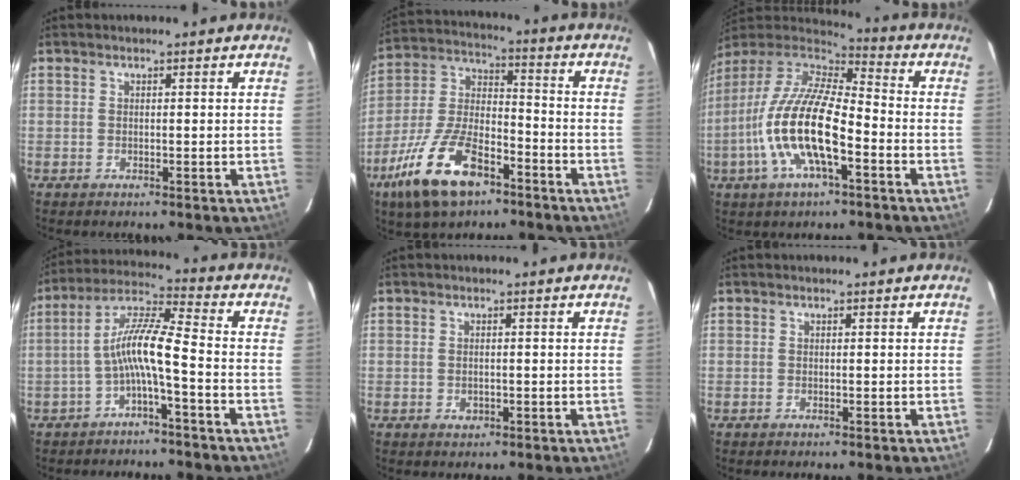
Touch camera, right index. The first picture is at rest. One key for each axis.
{"total": 17.7, "fx": -10.3, "fy": 7.6, "fz": 12.2, "tx": -0.261, "ty": -0.009, "tz": -0.188}
{"total": 18.2, "fx": -5.9, "fy": 6.2, "fz": 16.0, "tx": -0.321, "ty": -0.015, "tz": -0.118}
{"total": 8.3, "fx": -3.0, "fy": 0.6, "fz": 7.7, "tx": -0.175, "ty": 0.020, "tz": -0.057}
{"total": 1.3, "fx": -0.3, "fy": 1.0, "fz": 0.7, "tx": -0.011, "ty": 0.001, "tz": -0.004}
{"total": 0.0}